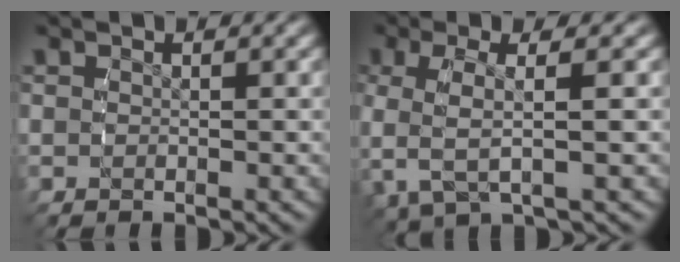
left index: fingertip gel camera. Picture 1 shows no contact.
{"total": 4.6, "force": [1.6, 1.3, 4.1], "torque": [-0.091, 0.010, 0.029]}